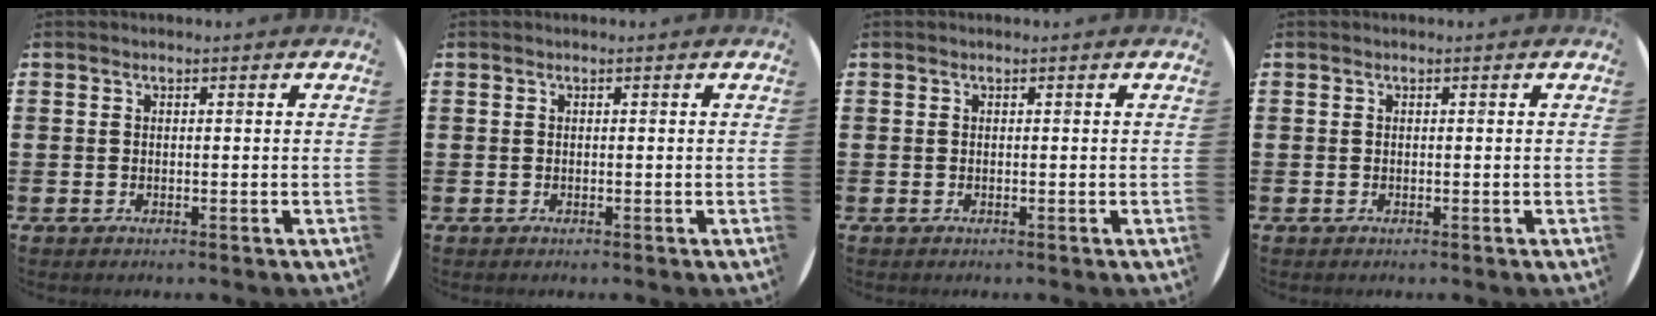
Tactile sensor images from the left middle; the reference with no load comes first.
{"total": 0.0}
{"total": 0.0}
{"total": 0.0}